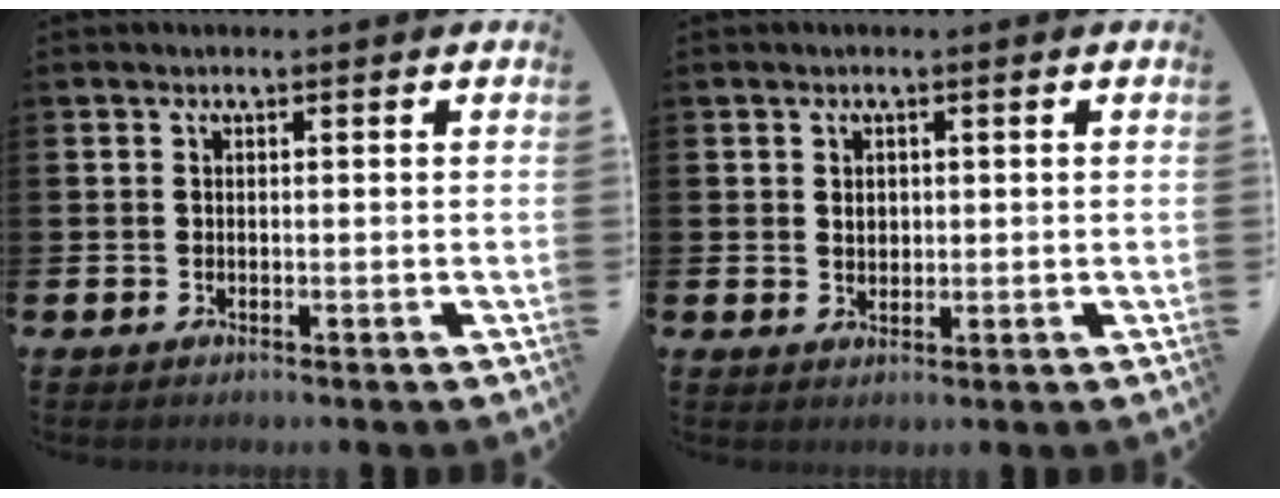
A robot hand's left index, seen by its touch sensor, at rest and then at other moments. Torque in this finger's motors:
{"motor_torque": [0.07, 0.02, 0.03, 0.02]}